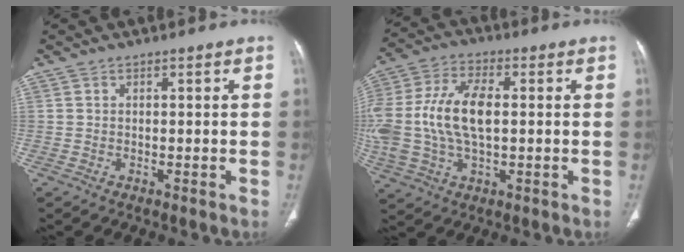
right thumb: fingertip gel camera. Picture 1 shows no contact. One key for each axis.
{"total": 18.3, "fx": 0.4, "fy": 10.2, "fz": 15.2, "tx": -0.354, "ty": 0.013, "tz": 0.010}